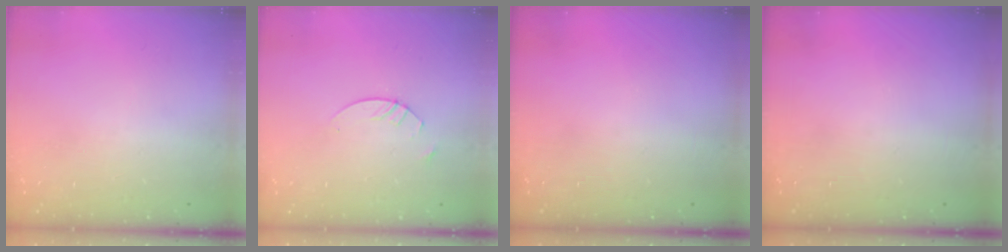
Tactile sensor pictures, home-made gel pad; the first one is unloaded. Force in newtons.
{"total": 2.4, "press": 2.4, "slide": 0.1}
{"total": 0.0}
{"total": 0.0}